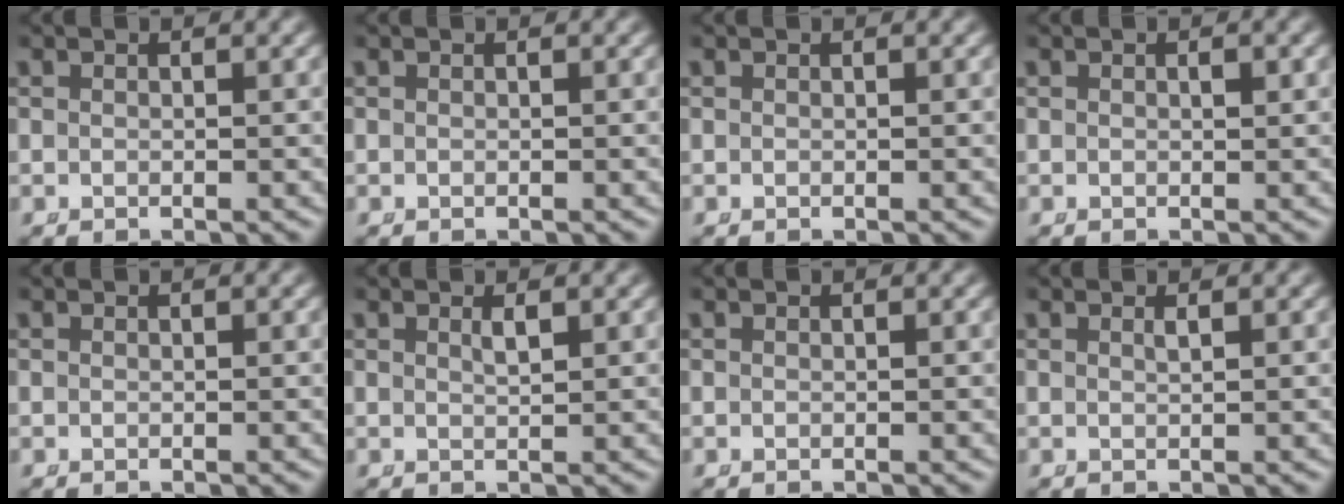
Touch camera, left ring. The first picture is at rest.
{"total": 0.0}
{"total": 0.0}
{"total": 0.5, "force": [0.1, 0.2, 0.5], "torque": [-0.005, 0.002, 0.000]}
{"total": 0.0}
{"total": 0.9, "force": [0.5, -0.3, 0.7], "torque": [-0.015, -0.009, 0.015]}
{"total": 0.0}
{"total": 0.6, "force": [0.2, -0.4, 0.4], "torque": [-0.010, -0.006, 0.008]}